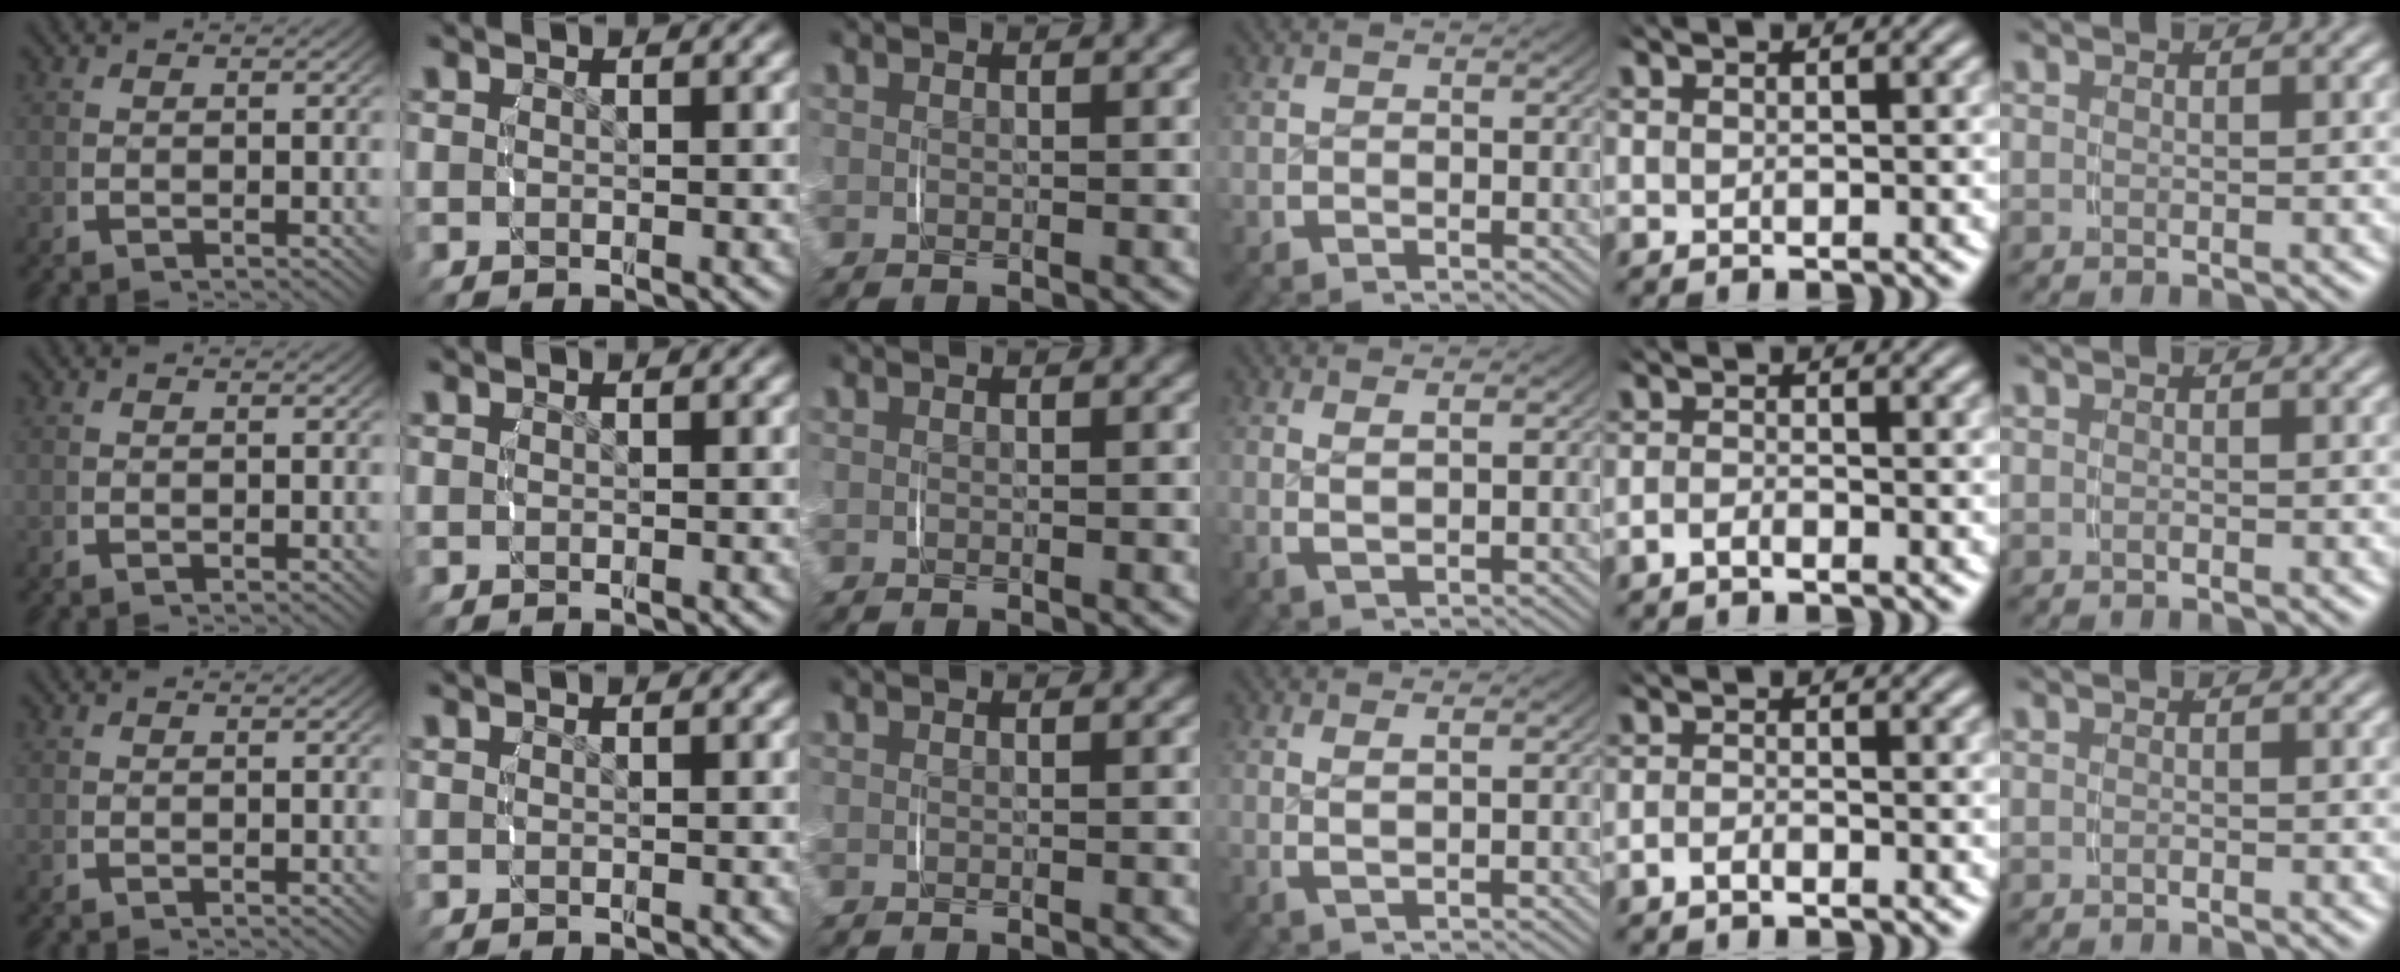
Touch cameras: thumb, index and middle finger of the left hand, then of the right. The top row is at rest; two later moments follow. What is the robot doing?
{"motion": "lift_and_place", "object": "pen bag"}